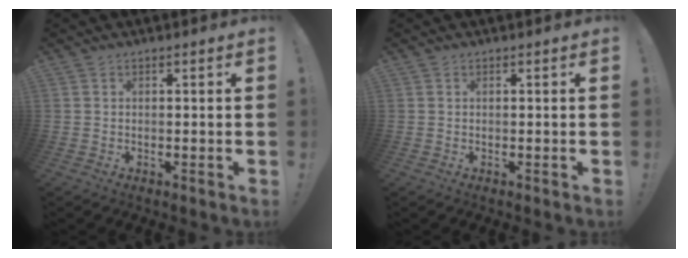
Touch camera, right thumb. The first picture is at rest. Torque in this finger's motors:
{"motor_torque": [-0.05, 0.11, 0.03, -0.08, -0.03]}